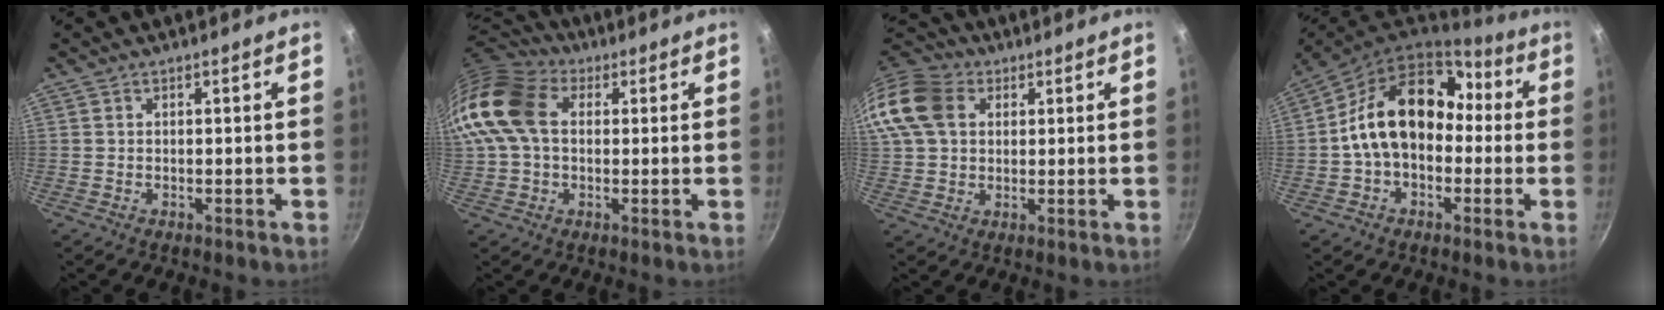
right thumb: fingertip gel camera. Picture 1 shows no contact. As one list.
[{"total": 14.9, "force": [2.1, 10.7, 10.2], "torque": [-0.190, 0.024, 0.022]}, {"total": 16.2, "force": [4.7, 12.3, 9.4], "torque": [-0.206, 0.025, 0.073]}, {"total": 17.3, "force": [0.4, 12.4, 12.1], "torque": [-0.158, 0.050, -0.008]}]